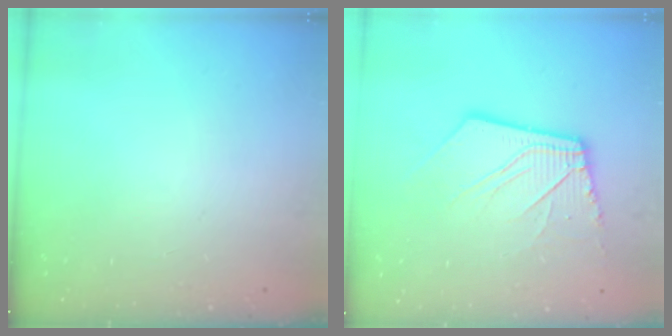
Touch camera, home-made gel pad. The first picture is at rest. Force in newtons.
{"total": 12.4, "press": 12.3, "slide": 1.7}